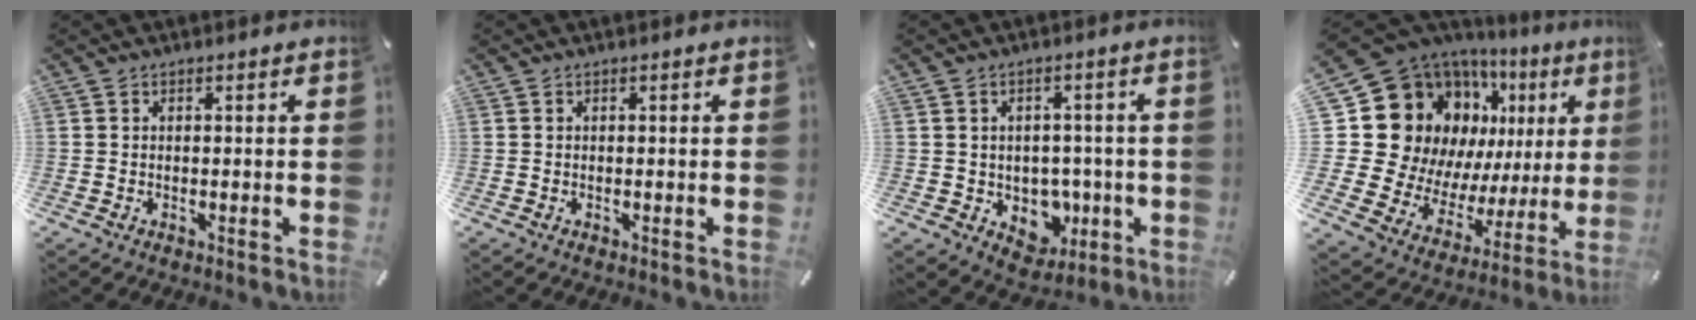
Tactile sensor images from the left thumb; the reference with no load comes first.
{"total": 0.0}
{"total": 7.7, "force": [-0.9, 7.0, 3.1], "torque": [-0.024, -0.001, -0.006]}
{"total": 23.8, "force": [9.4, 17.7, 12.9], "torque": [-0.229, -0.090, 0.210]}